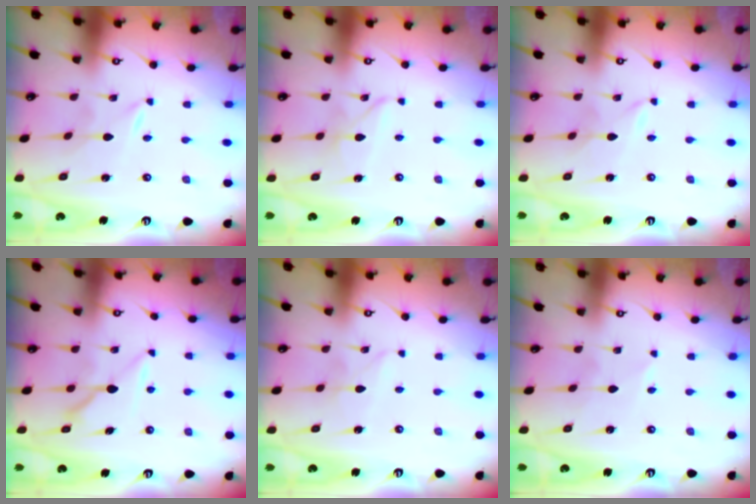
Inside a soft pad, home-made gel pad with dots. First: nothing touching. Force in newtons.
{"total": 5.1, "press": 5.1, "slide": 0.1}
{"total": 1.3, "press": 1.3, "slide": 0.1}
{"total": 6.9, "press": 6.9, "slide": 0.3}
{"total": 2.3, "press": 2.3, "slide": 0.2}
{"total": 2.2, "press": 2.1, "slide": 0.3}